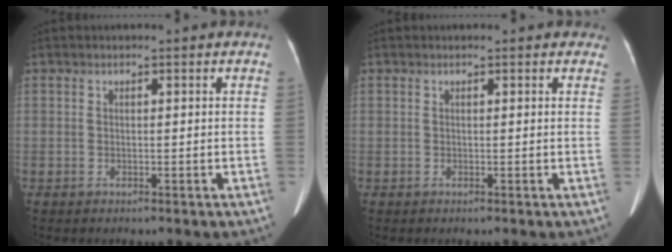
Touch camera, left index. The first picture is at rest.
{"total": 2.5, "force": [2.0, 1.1, 1.0], "torque": [-0.006, 0.013, 0.011]}